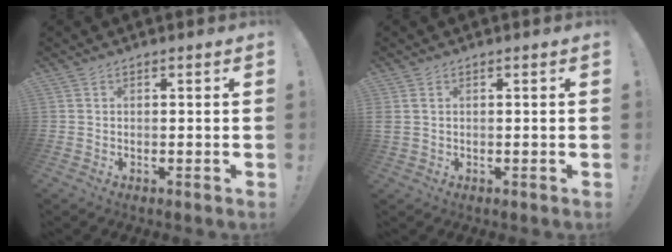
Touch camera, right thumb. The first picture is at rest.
{"total": 1.3, "force": [0.5, 0.6, 1.1], "torque": [-0.021, 0.002, 0.010]}